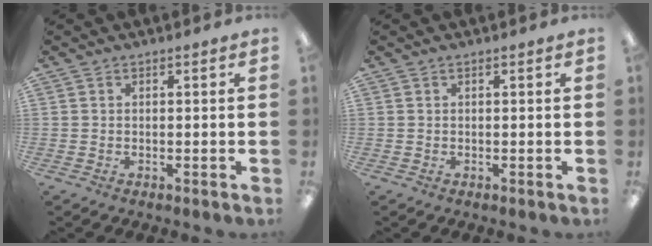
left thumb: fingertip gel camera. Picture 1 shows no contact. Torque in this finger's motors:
{"motor_torque": [0.00, 0.00, -0.02, 0.03, 0.00]}